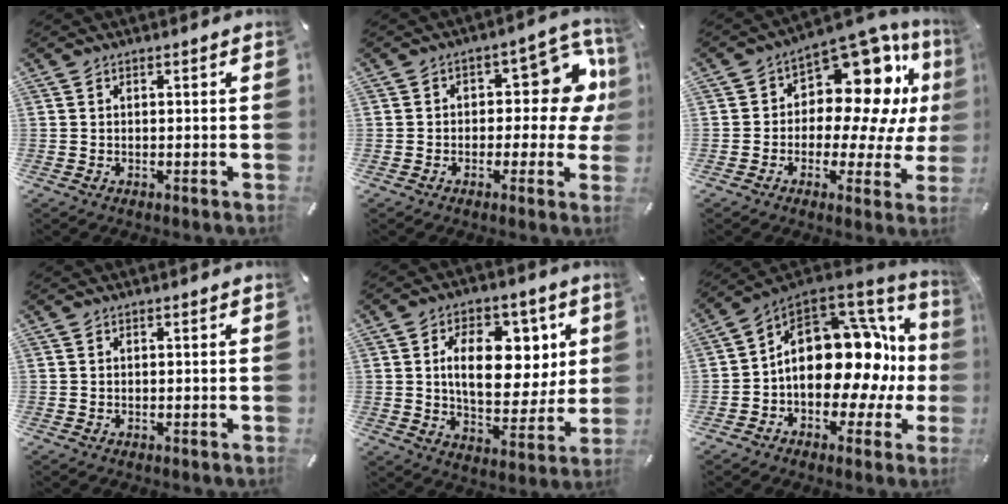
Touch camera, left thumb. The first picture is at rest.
{"total": 11.4, "force": [2.3, 6.9, 8.8], "torque": [-0.098, -0.022, 0.036]}
{"total": 16.5, "force": [6.4, 9.3, 11.9], "torque": [-0.176, -0.061, 0.104]}
{"total": 0.0}
{"total": 15.5, "force": [4.2, 9.9, 11.1], "torque": [-0.158, -0.004, 0.074]}
{"total": 21.5, "force": [1.8, 14.1, 16.1], "torque": [-0.266, -0.031, 0.041]}